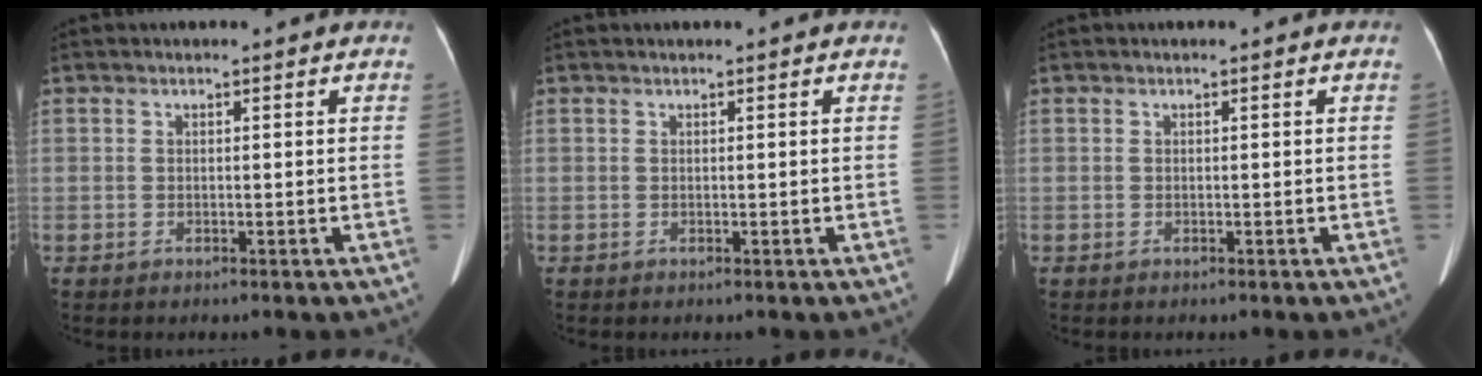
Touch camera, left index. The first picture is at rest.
{"total": 1.1, "force": [1.0, 0.0, 0.5], "torque": [-0.006, 0.020, 0.020]}
{"total": 0.0}